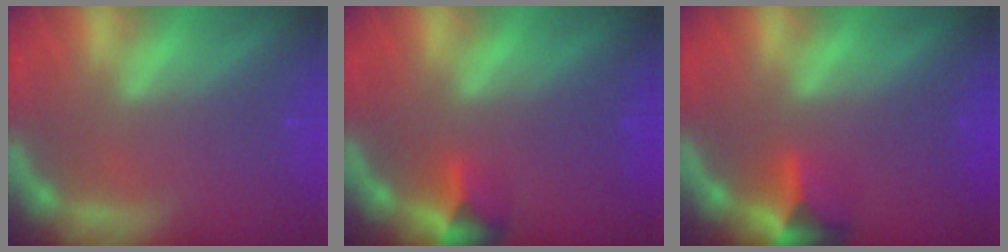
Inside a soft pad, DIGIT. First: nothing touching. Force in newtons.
{"total": 2.4}
{"total": 3.4}